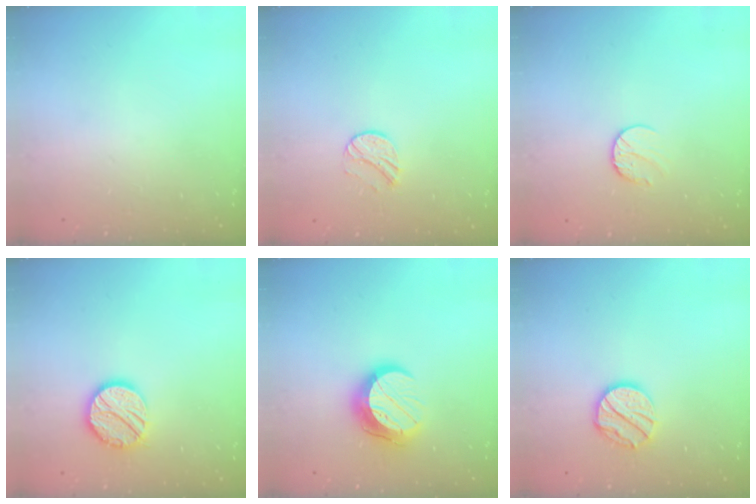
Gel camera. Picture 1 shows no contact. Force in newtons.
{"total": 7.9, "press": 7.8, "slide": 0.9}
{"total": 7.1, "press": 7.1, "slide": 0.8}
{"total": 12.8, "press": 12.8, "slide": 0.8}
{"total": 12.2, "press": 12.2, "slide": 0.9}
{"total": 10.6, "press": 10.6, "slide": 0.8}